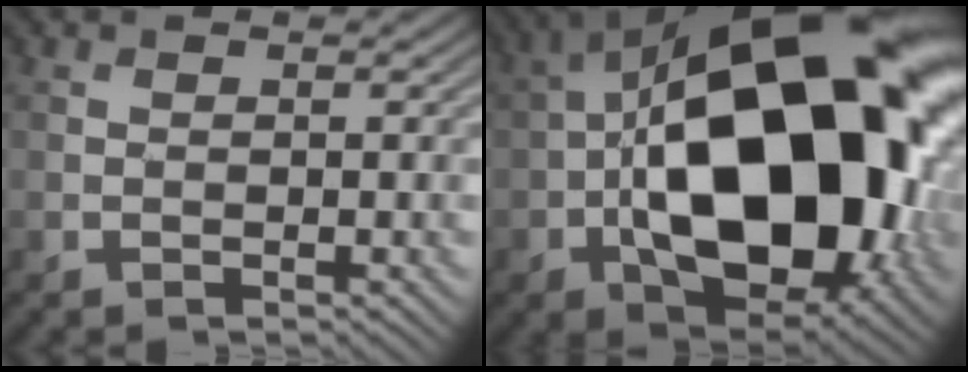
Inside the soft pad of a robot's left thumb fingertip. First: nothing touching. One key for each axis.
{"total": 21.5, "fx": -1.7, "fy": 12.9, "fz": 17.2, "tx": -0.311, "ty": -0.029, "tz": -0.020}